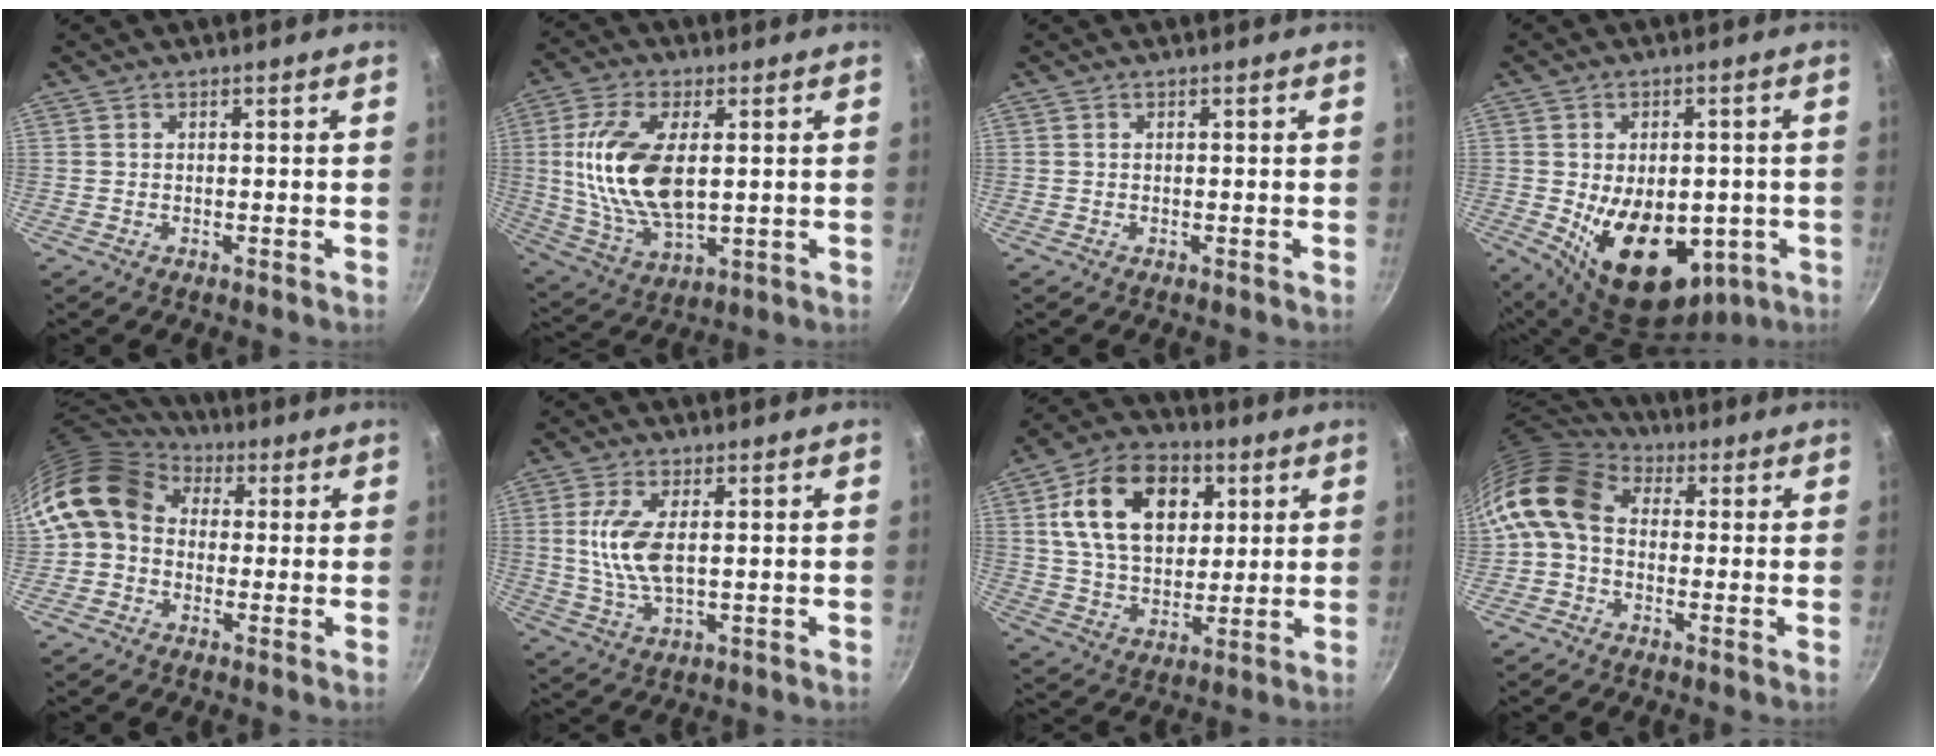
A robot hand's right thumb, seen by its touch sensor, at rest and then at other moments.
{"total": 16.5, "force": [2.2, 8.4, 14.0], "torque": [-0.269, -0.006, 0.047]}
{"total": 0.0}
{"total": 17.0, "force": [-3.2, 10.8, 12.7], "torque": [-0.165, -0.013, -0.024]}
{"total": 12.0, "force": [1.7, 9.9, 6.7], "torque": [-0.103, 0.023, 0.008]}
{"total": 8.7, "force": [1.1, 3.8, 7.7], "torque": [-0.159, -0.003, 0.022]}
{"total": 18.8, "force": [5.8, 12.8, 12.6], "torque": [-0.186, -0.001, 0.091]}
{"total": 11.6, "force": [0.1, 8.7, 7.6], "torque": [-0.135, 0.027, -0.021]}